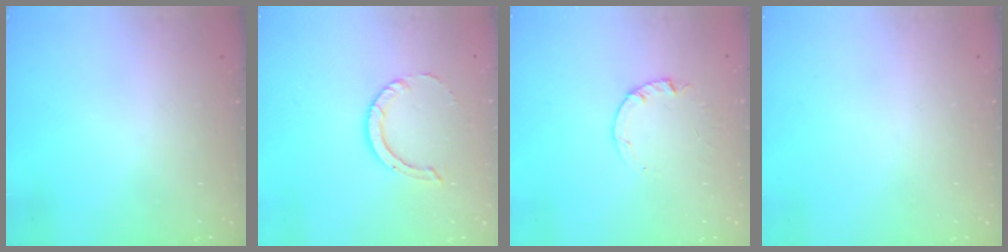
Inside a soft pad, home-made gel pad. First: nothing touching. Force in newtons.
{"total": 5.3, "press": 5.3, "slide": 0.1}
{"total": 1.0, "press": 0.9, "slide": 0.3}
{"total": 0.0}